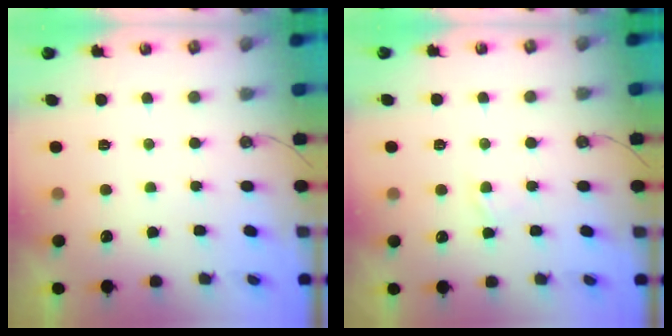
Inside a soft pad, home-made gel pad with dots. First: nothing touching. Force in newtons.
{"total": 0.9, "press": 0.9, "slide": 0.2}